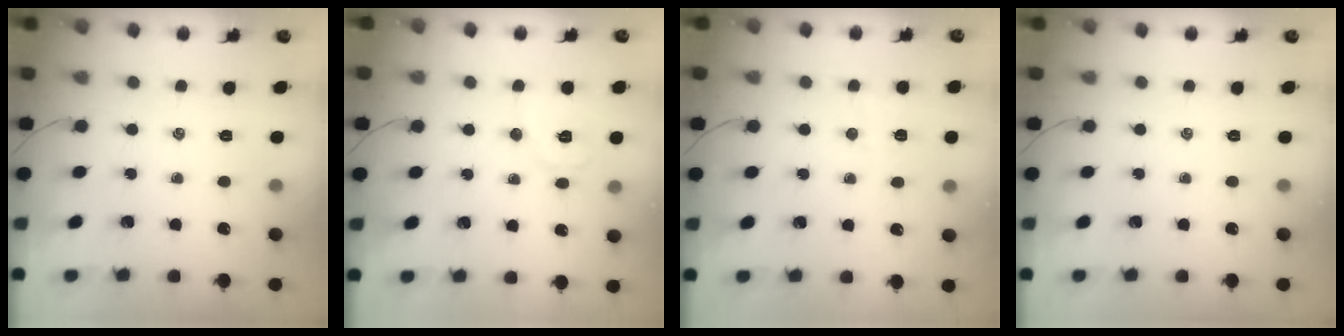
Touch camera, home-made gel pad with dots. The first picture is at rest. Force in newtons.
{"total": 7.1, "press": 7.1, "slide": 0.8}
{"total": 3.4, "press": 3.2, "slide": 1.1}
{"total": 0.0}